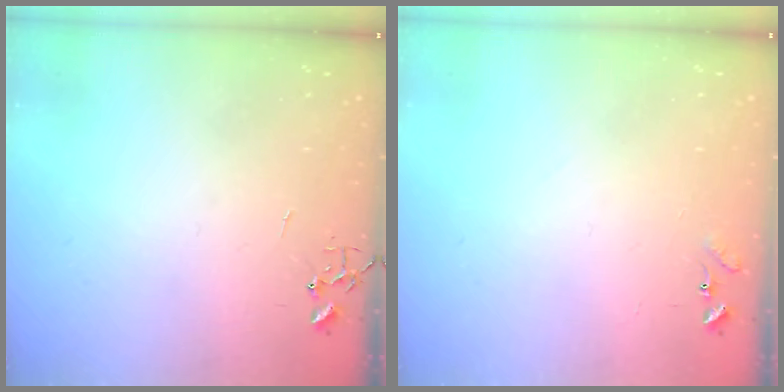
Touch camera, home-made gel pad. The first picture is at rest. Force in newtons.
{"total": 7.7, "press": 7.6, "slide": 0.6}